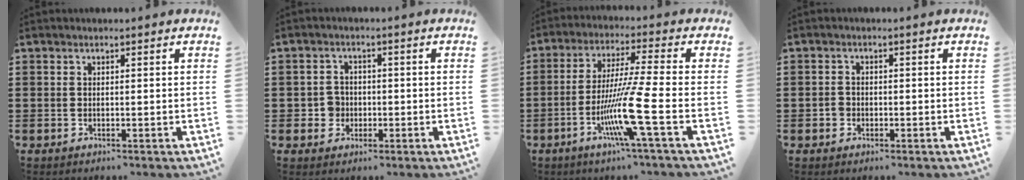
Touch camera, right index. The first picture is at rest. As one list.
[{"total": 3.1, "force": [-0.8, 2.8, 1.0], "torque": [-0.029, 0.004, -0.018]}, {"total": 11.2, "force": [-4.2, -0.5, 10.4], "torque": [-0.214, -0.020, -0.088]}, {"total": 1.5, "force": [-0.6, 1.2, 0.5], "torque": [-0.012, 0.002, -0.014]}]